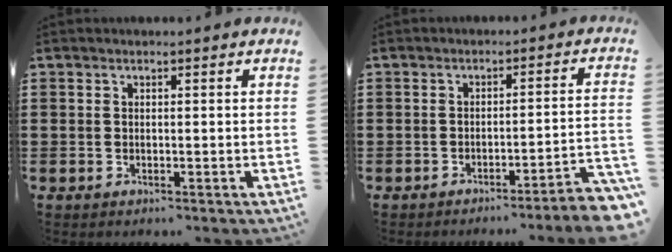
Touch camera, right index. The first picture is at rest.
{"total": 3.6, "force": [-3.1, -0.5, 1.8], "torque": [-0.032, -0.016, -0.063]}